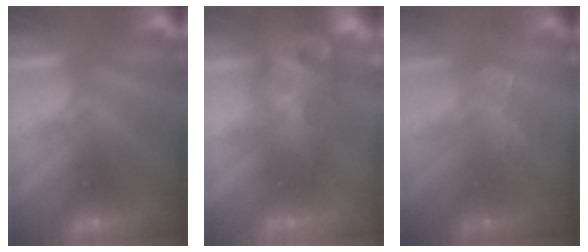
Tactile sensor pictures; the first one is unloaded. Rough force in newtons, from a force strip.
{"total": 5.8}
{"total": 2.2}